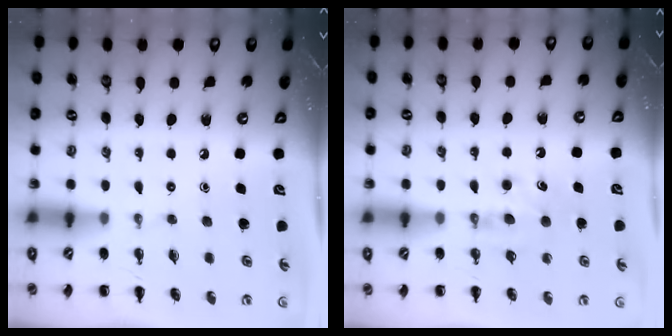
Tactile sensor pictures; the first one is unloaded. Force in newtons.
{"total": 5.9, "press": 5.7, "slide": 1.5}